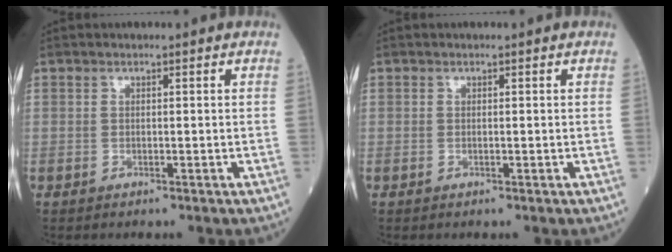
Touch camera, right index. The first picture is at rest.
{"total": 0.0}